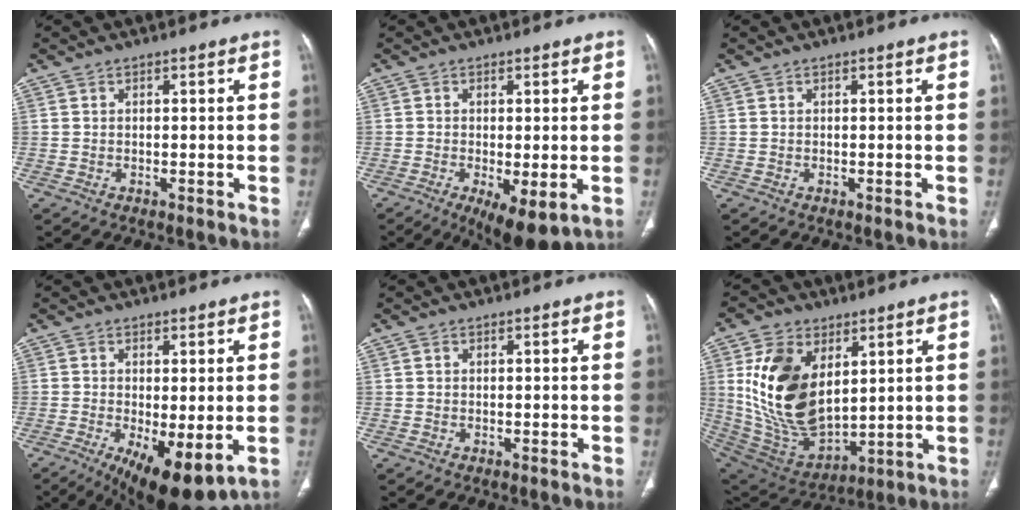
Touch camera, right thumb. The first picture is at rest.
{"total": 8.5, "force": [-3.0, 2.8, 7.4], "torque": [-0.118, -0.017, -0.039]}
{"total": 0.0}
{"total": 11.6, "force": [-3.7, 4.2, 10.2], "torque": [-0.160, -0.021, -0.043]}
{"total": 0.0}
{"total": 20.5, "force": [5.2, 12.3, 15.6], "torque": [-0.278, -0.030, 0.117]}